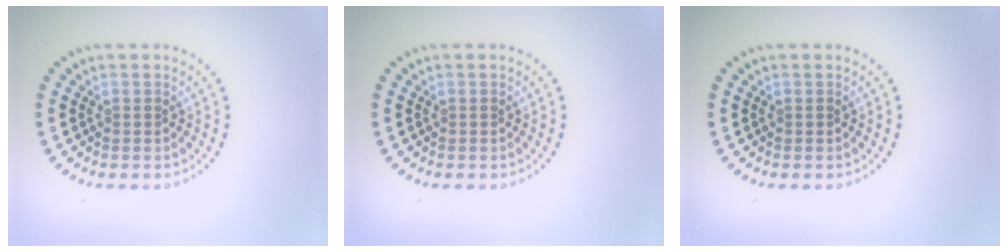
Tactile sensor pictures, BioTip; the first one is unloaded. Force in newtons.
{"total": 0.0}
{"total": 0.0}